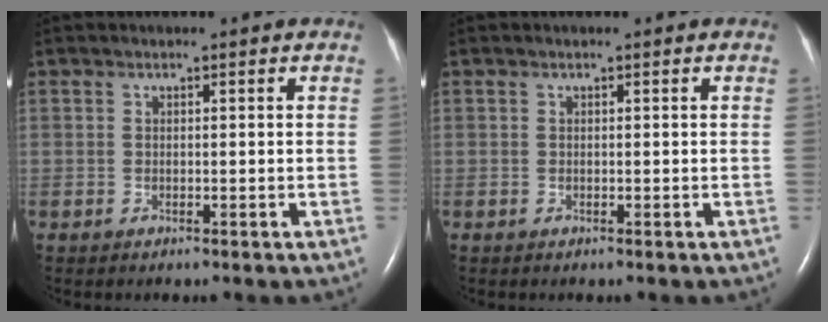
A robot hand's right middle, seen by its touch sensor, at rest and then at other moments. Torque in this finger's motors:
{"motor_torque": [0.03, -0.07, 0.00, 0.00]}